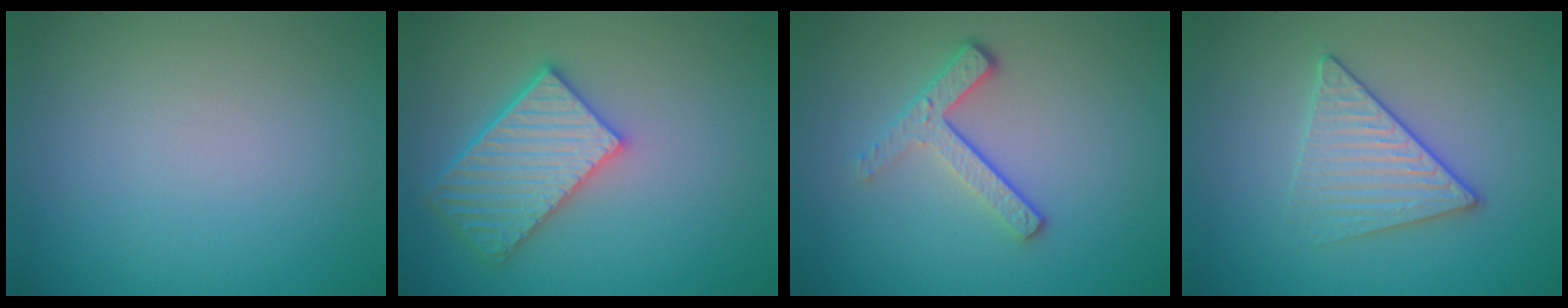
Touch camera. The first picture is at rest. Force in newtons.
{"total": 5.2, "press": 4.6, "slide": 2.4}
{"total": 3.3, "press": 2.3, "slide": 2.3}
{"total": 3.2, "press": 3.0, "slide": 1.2}